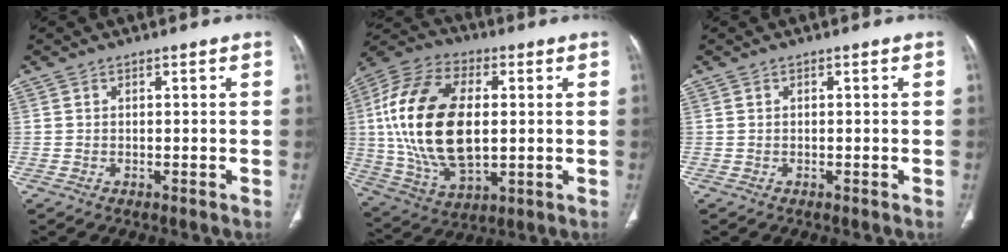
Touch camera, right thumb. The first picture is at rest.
{"total": 23.1, "force": [1.7, 13.1, 19.0], "torque": [-0.377, -0.004, 0.035]}
{"total": 0.0}